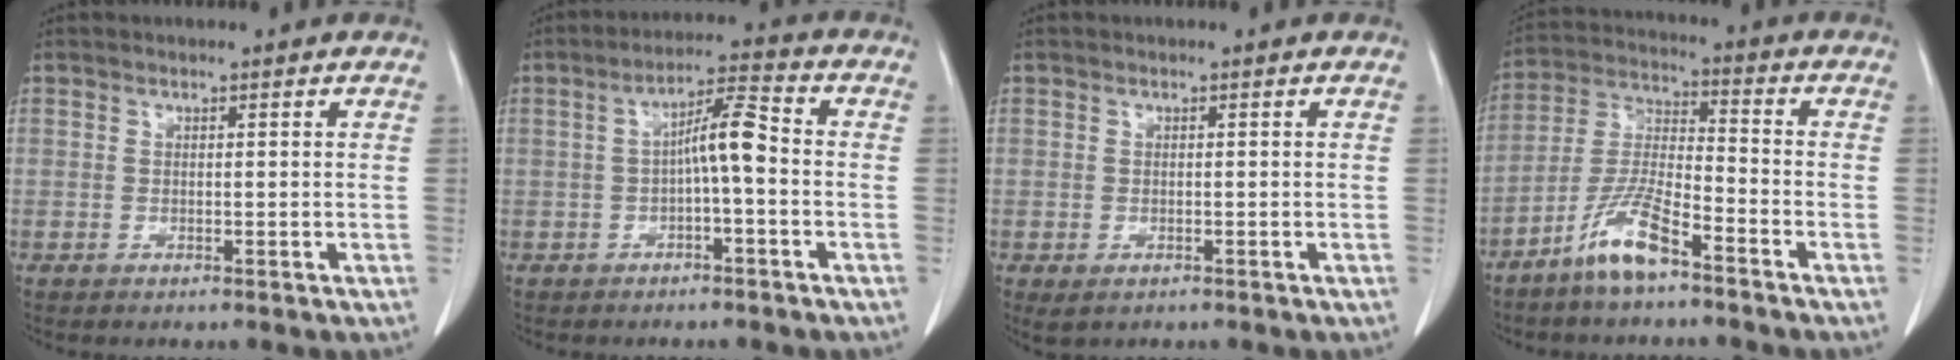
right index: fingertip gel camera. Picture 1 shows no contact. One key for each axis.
{"total": 6.0, "fx": -0.8, "fy": 0.9, "fz": 5.9, "tx": -0.101, "ty": 0.023, "tz": -0.015}
{"total": 2.0, "fx": -1.1, "fy": 1.1, "fz": 1.3, "tx": -0.025, "ty": -0.004, "tz": -0.008}
{"total": 9.2, "fx": -6.3, "fy": 1.4, "fz": 6.6, "tx": -0.143, "ty": -0.011, "tz": -0.128}